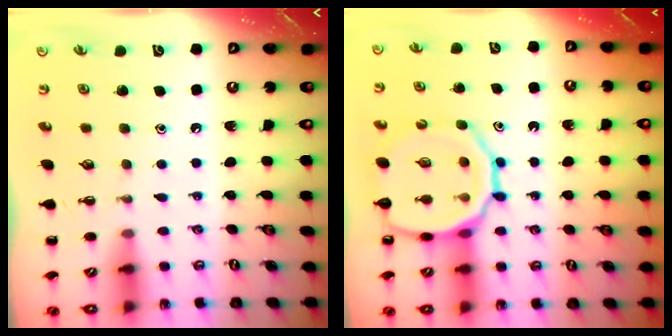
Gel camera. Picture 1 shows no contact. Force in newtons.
{"total": 17.3, "press": 17.1, "slide": 2.8}